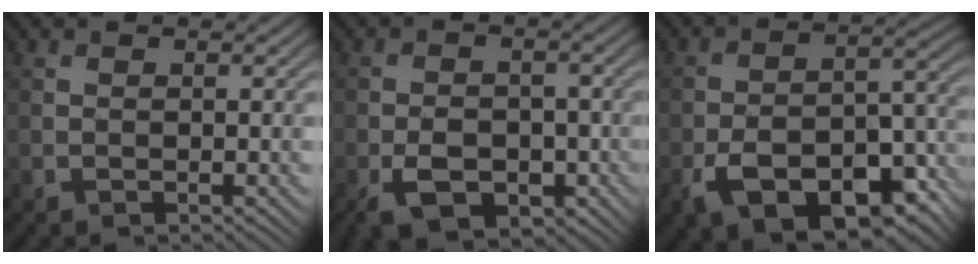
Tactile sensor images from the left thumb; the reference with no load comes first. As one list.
[{"total": 6.7, "force": [-3.1, 4.2, 4.2], "torque": [-0.072, -0.015, -0.054]}, {"total": 14.0, "force": [-7.6, 6.8, 9.6], "torque": [-0.162, -0.021, -0.123]}]